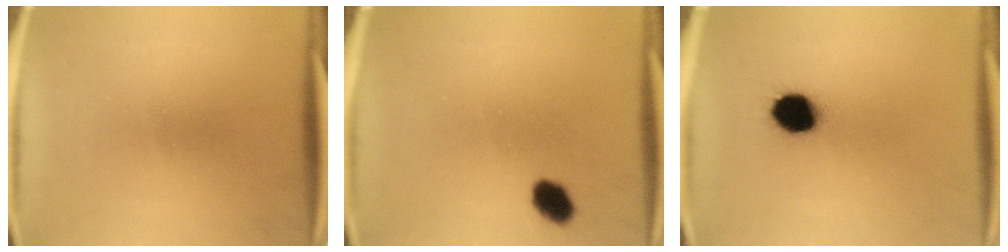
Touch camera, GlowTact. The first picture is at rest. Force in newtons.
{"total": 4.5}
{"total": 9.3}